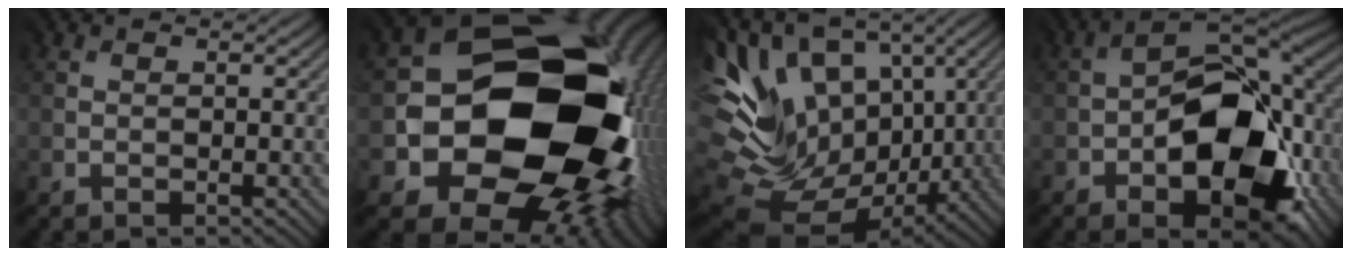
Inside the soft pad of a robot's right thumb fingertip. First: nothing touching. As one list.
[{"total": 20.2, "force": [-2.2, 15.9, 12.2], "torque": [-0.242, -0.058, -0.013]}, {"total": 17.8, "force": [2.3, 12.8, 12.2], "torque": [-0.261, -0.018, 0.076]}, {"total": 16.1, "force": [-4.0, 8.9, 12.9], "torque": [-0.200, -0.020, -0.062]}]